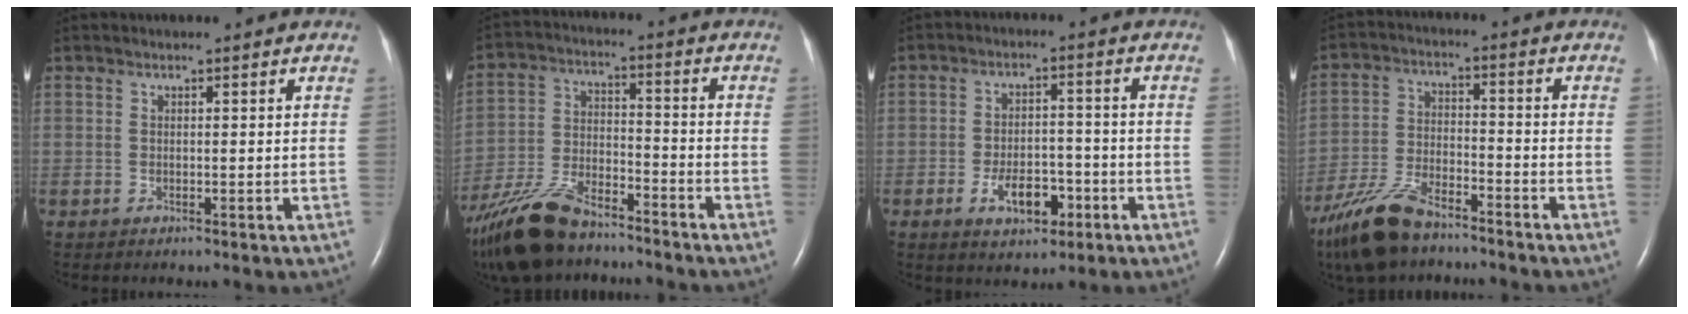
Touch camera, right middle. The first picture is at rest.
{"total": 14.8, "force": [-11.9, 4.8, 7.5], "torque": [-0.163, -0.014, -0.218]}
{"total": 6.8, "force": [-3.1, 3.4, 4.9], "torque": [-0.088, 0.003, -0.048]}
{"total": 11.8, "force": [-9.2, 3.8, 6.4], "torque": [-0.136, -0.017, -0.171]}